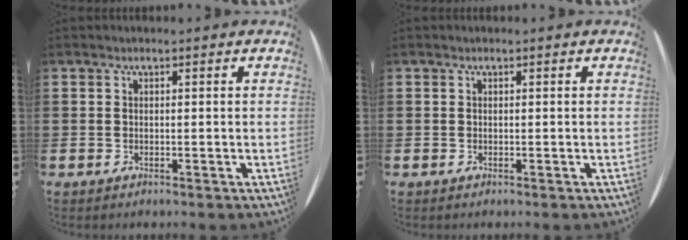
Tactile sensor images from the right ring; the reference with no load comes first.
{"total": 0.0}